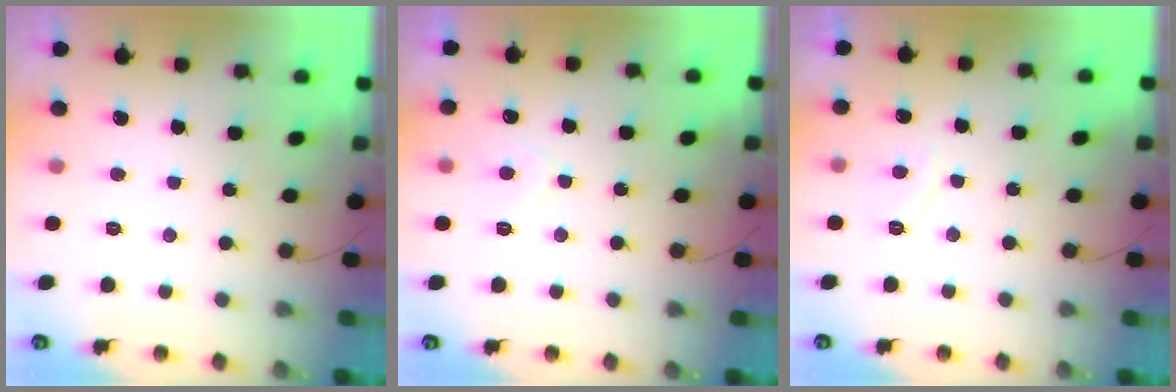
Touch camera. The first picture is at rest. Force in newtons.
{"total": 2.9, "press": 2.9, "slide": 0.5}
{"total": 2.7, "press": 2.5, "slide": 0.8}